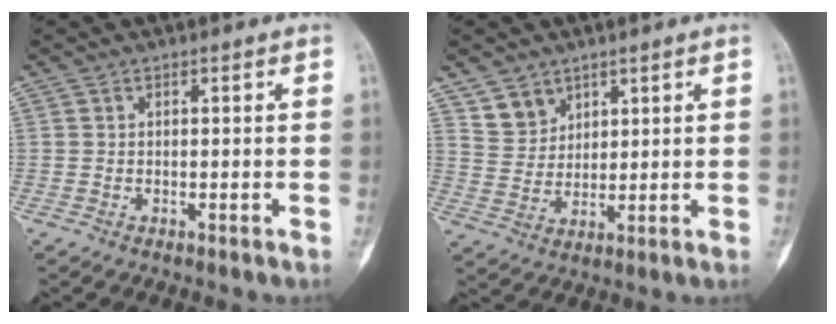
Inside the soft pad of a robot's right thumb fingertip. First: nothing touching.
{"total": 5.9, "force": [4.2, 4.1, 0.9], "torque": [0.014, -0.034, 0.088]}